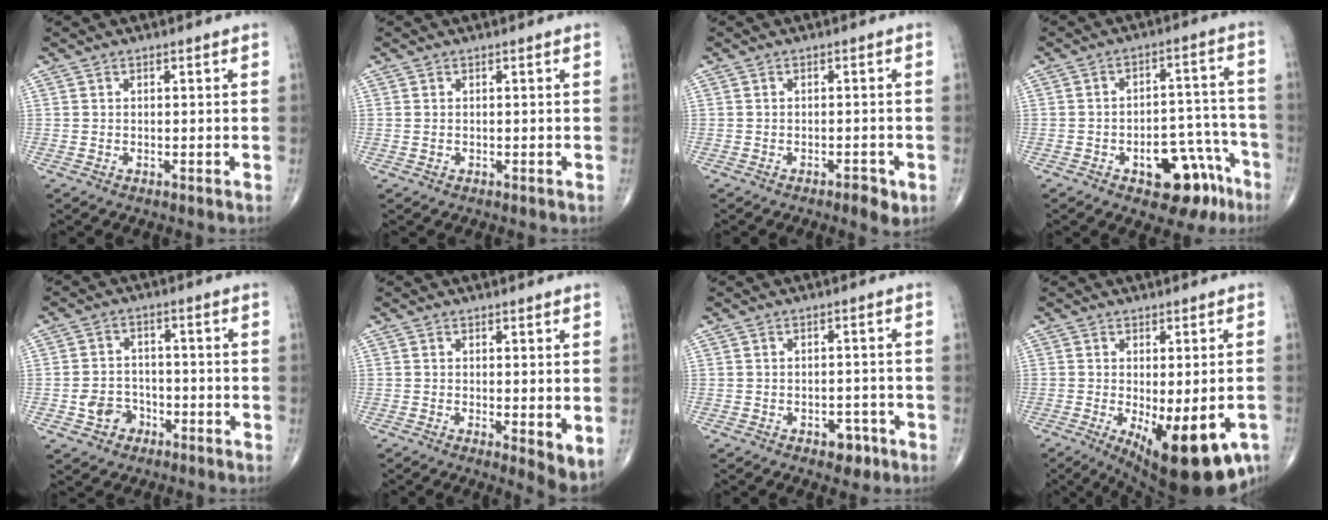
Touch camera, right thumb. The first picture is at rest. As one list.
[{"total": 0.5, "force": [-0.1, 0.4, 0.3], "torque": [-0.007, 0.002, 0.000]}, {"total": 2.8, "force": [-1.5, 1.0, 2.2], "torque": [-0.030, 0.002, -0.022]}, {"total": 12.8, "force": [-6.8, 6.8, 8.5], "torque": [-0.070, 0.060, -0.084]}, {"total": 5.5, "force": [-2.4, 4.5, 1.9], "torque": [-0.010, 0.024, -0.039]}, {"total": 4.7, "force": [-0.1, 1.3, 4.6], "torque": [-0.067, -0.017, -0.002]}, {"total": 3.5, "force": [-2.0, 2.1, 2.0], "torque": [-0.009, 0.013, -0.023]}, {"total": 16.2, "force": [-6.6, 6.0, 13.6], "torque": [-0.164, -0.016, -0.081]}]